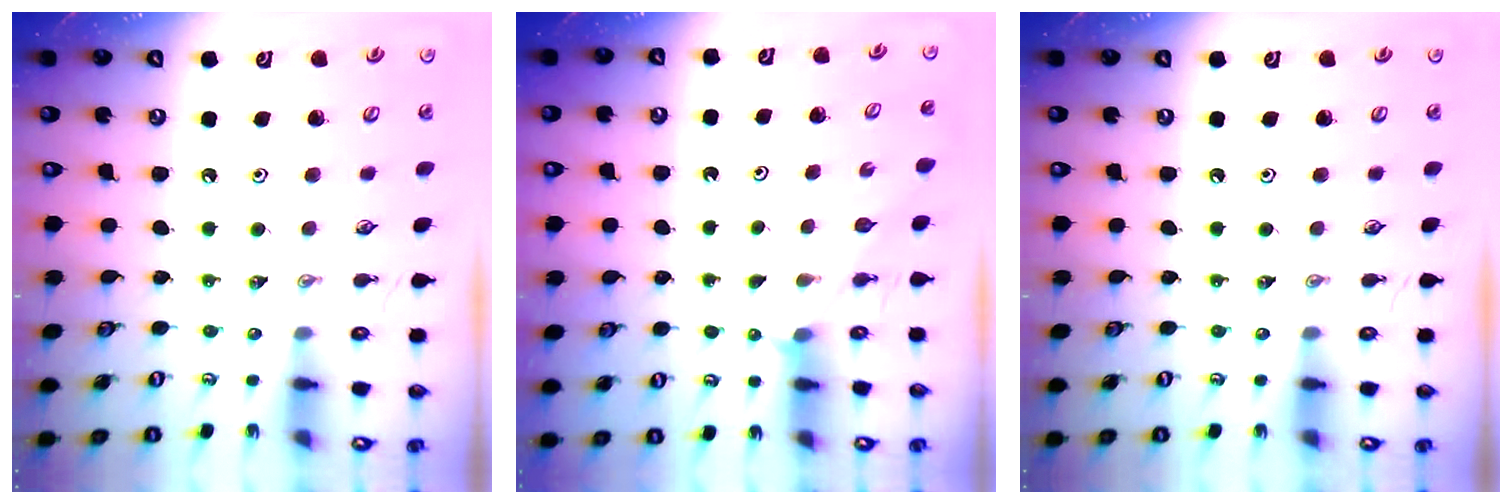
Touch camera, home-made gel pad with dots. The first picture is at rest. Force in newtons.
{"total": 1.9, "press": 1.9, "slide": 0.3}
{"total": 0.0}